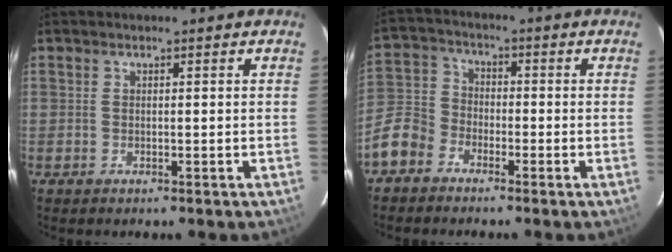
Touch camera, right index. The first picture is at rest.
{"total": 8.5, "force": [-5.2, 6.1, 2.8], "torque": [-0.070, 0.021, -0.113]}